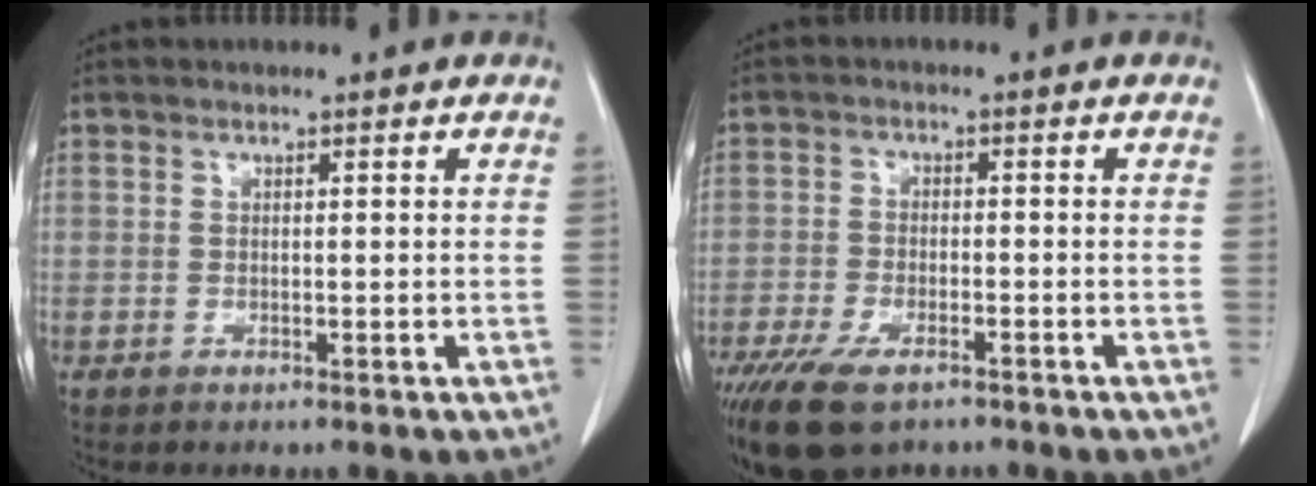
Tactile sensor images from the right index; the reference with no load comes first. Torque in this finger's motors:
{"motor_torque": [1.36, -0.78, 0.47, 0.09]}